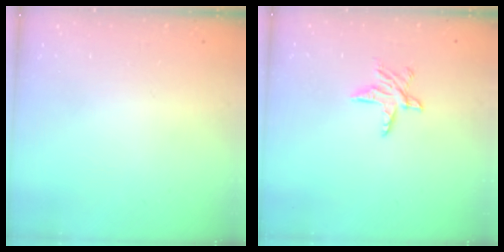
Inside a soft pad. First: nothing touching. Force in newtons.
{"total": 7.3, "press": 7.2, "slide": 0.5}